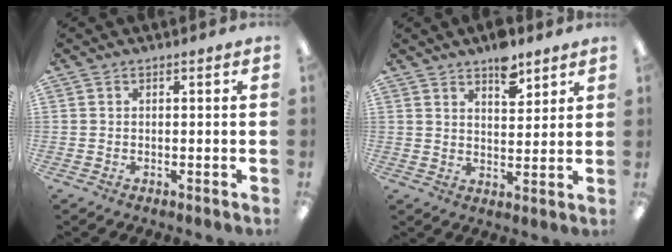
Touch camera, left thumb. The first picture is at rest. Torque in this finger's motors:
{"motor_torque": [1.02, 0.22, 0.58, -0.65, 0.02]}